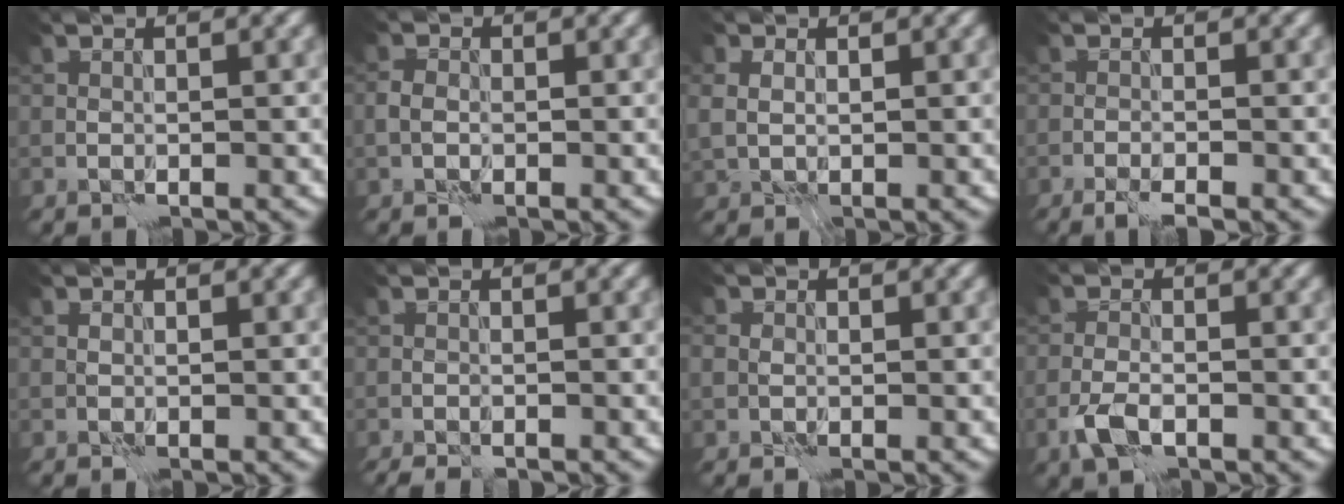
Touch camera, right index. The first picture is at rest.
{"total": 1.1, "force": [-0.5, 0.8, 0.5], "torque": [-0.009, 0.003, -0.017]}
{"total": 1.9, "force": [0.6, 1.6, 0.9], "torque": [-0.025, 0.000, 0.014]}
{"total": 2.0, "force": [-1.7, 0.0, 1.1], "torque": [-0.028, -0.003, -0.032]}
{"total": 0.0}
{"total": 1.8, "force": [-1.7, 0.2, 0.6], "torque": [-0.015, 0.002, -0.024]}
{"total": 0.7, "force": [-0.3, 0.6, 0.1], "torque": [0.000, -0.002, -0.009]}
{"total": 2.5, "force": [-1.4, 1.0, 1.8], "torque": [-0.040, -0.004, -0.031]}